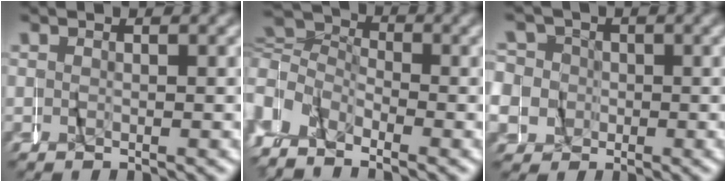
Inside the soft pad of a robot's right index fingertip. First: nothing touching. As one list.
[{"total": 7.4, "force": [-1.0, 6.4, 3.7], "torque": [-0.092, -0.010, -0.023]}, {"total": 9.4, "force": [0.4, 9.0, 3.0], "torque": [-0.078, -0.014, 0.000]}]